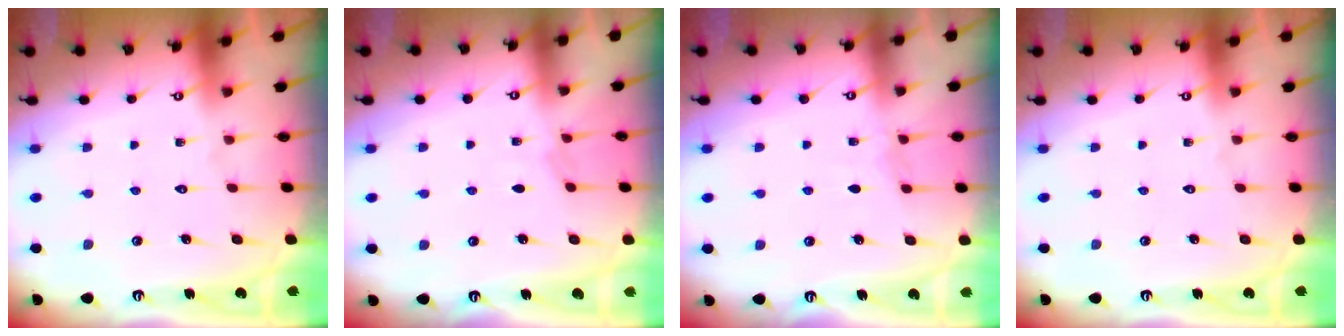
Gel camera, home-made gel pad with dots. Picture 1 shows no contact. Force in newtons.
{"total": 2.3, "press": 2.3, "slide": 0.5}
{"total": 2.6, "press": 2.6, "slide": 0.4}
{"total": 0.0}